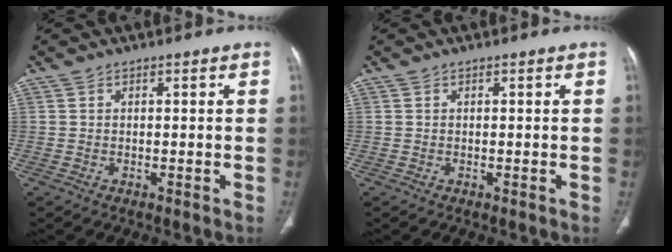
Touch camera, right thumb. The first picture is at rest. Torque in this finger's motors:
{"motor_torque": [0.06, 0.04, -0.06, -0.03, 0.01]}